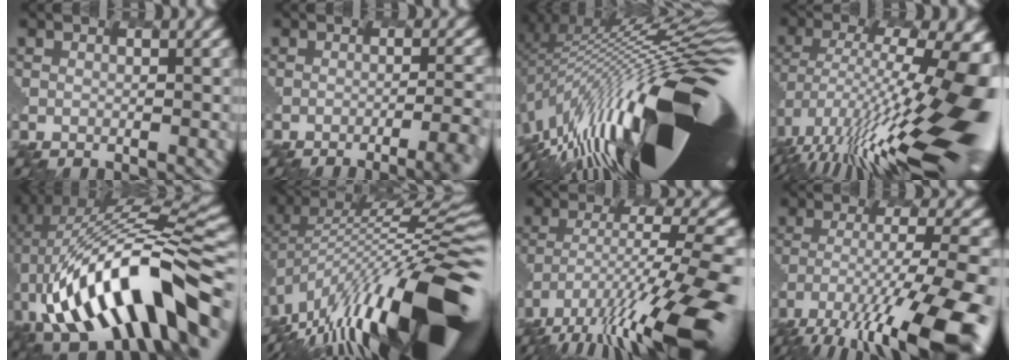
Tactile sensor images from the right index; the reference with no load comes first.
{"total": 7.7, "force": [-5.8, 1.7, 4.8], "torque": [-0.060, -0.002, -0.043]}
{"total": 18.7, "force": [-4.4, 5.3, 17.4], "torque": [-0.259, 0.000, -0.073]}
{"total": 16.8, "force": [-4.6, 5.3, 15.3], "torque": [-0.266, -0.002, -0.067]}
{"total": 13.6, "force": [-3.1, 5.1, 12.2], "torque": [-0.219, 0.020, -0.040]}
{"total": 15.9, "force": [-5.9, 5.1, 13.8], "torque": [-0.231, 0.024, -0.099]}
{"total": 14.6, "force": [-8.4, 3.2, 11.4], "torque": [-0.232, -0.001, -0.131]}
{"total": 14.6, "force": [-8.9, 3.5, 11.0], "torque": [-0.226, -0.024, -0.132]}